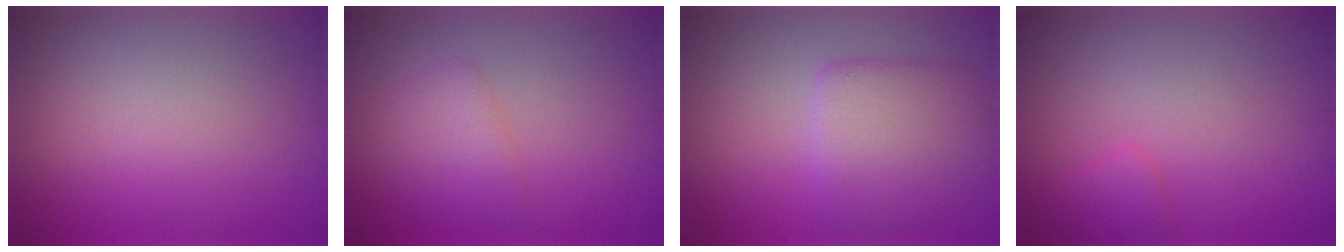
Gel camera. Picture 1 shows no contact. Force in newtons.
{"total": 2.6, "press": 2.6, "slide": 0.1}
{"total": 5.5, "press": 5.5, "slide": 0.3}
{"total": 1.4, "press": 1.4, "slide": 0.1}